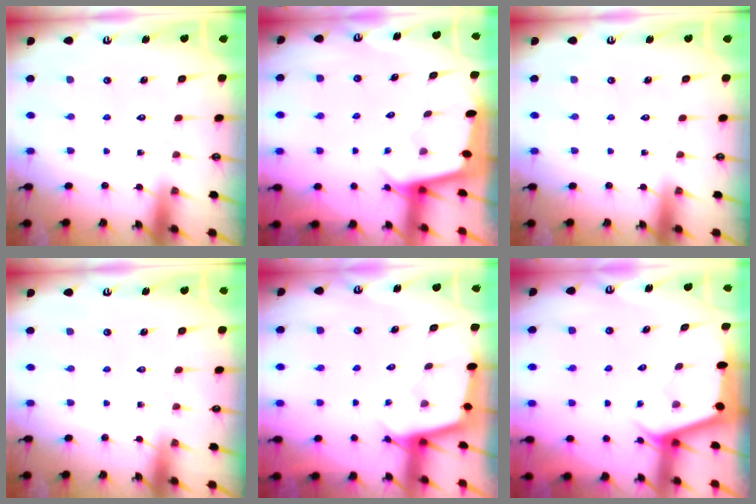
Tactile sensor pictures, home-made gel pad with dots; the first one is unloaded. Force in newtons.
{"total": 2.0, "press": 2.0, "slide": 0.2}
{"total": 0.0}
{"total": 0.0}
{"total": 2.5, "press": 2.5, "slide": 0.1}
{"total": 2.8, "press": 2.8, "slide": 0.3}